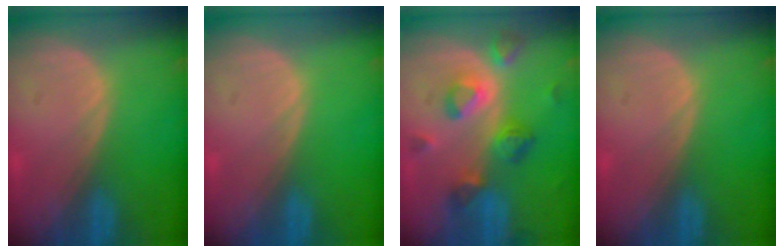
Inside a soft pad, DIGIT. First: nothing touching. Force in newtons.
{"total": 0.0}
{"total": 8.0, "press": 7.7, "slide": 2.1}
{"total": 0.0}